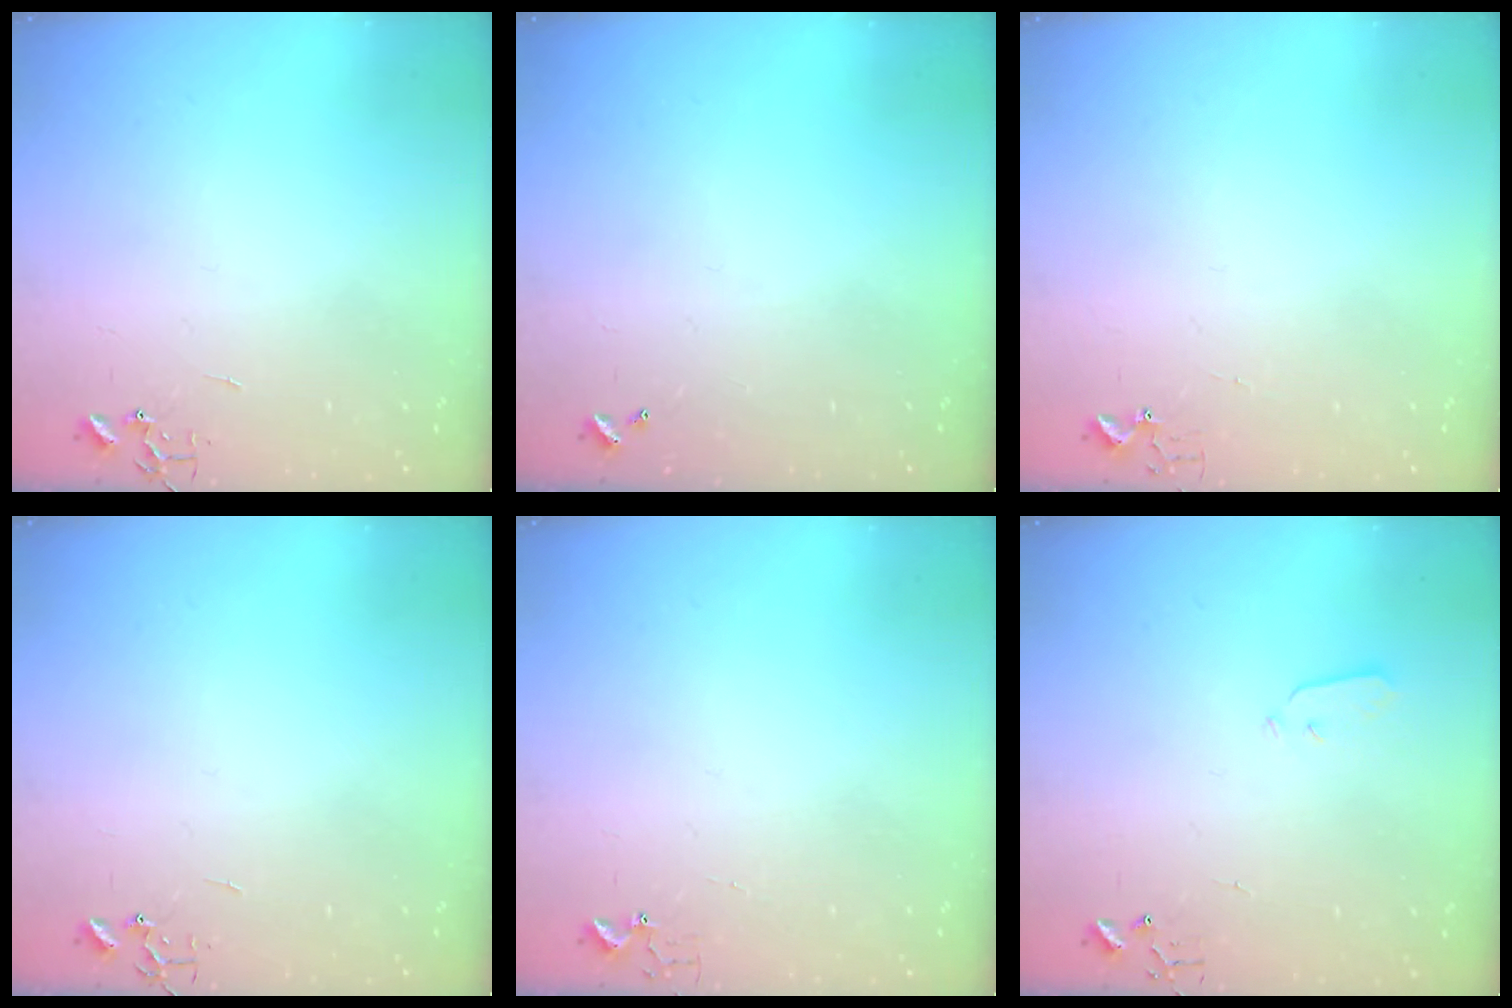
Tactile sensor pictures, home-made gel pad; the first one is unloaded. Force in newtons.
{"total": 0.0}
{"total": 2.7, "press": 2.7, "slide": 0.3}
{"total": 0.0}
{"total": 2.7, "press": 2.7, "slide": 0.3}
{"total": 3.6, "press": 3.6, "slide": 0.2}